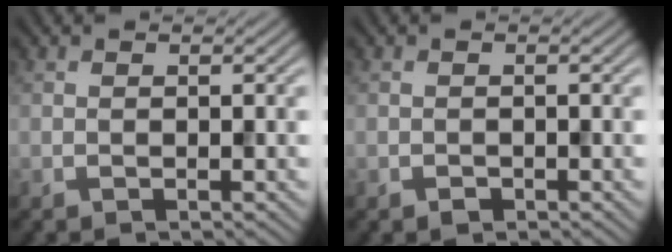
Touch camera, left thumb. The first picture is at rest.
{"total": 0.7, "force": [-0.5, 0.5, 0.2], "torque": [-0.001, -0.004, -0.009]}